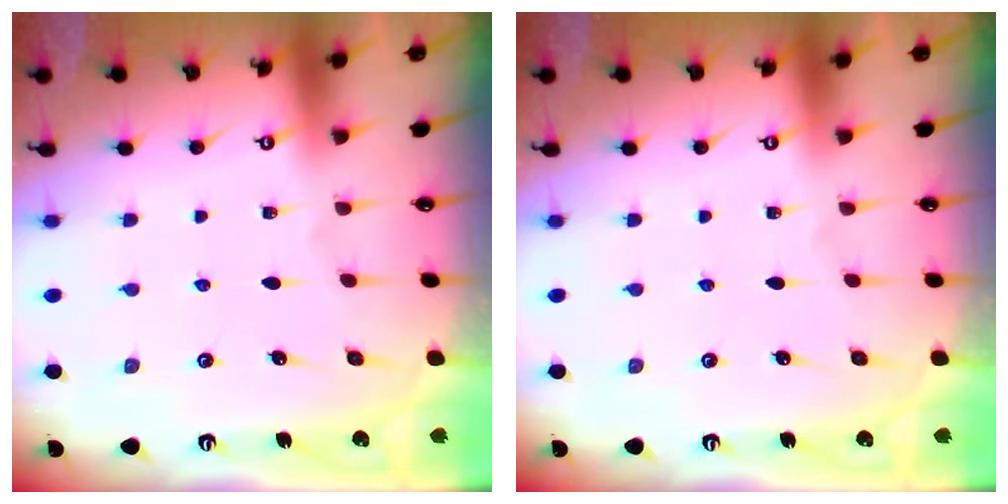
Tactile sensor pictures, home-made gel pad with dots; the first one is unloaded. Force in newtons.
{"total": 0.0}